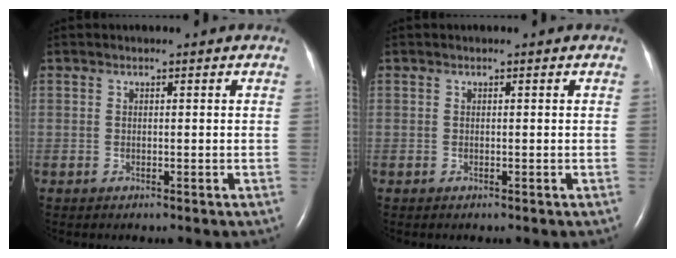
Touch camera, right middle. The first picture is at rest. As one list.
[{"total": 0.0}]